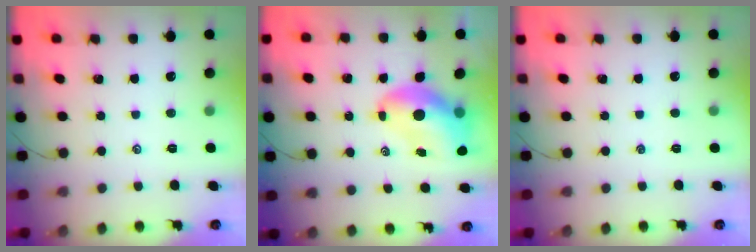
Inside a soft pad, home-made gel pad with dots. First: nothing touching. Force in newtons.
{"total": 9.4, "press": 8.9, "slide": 3.0}
{"total": 0.0}